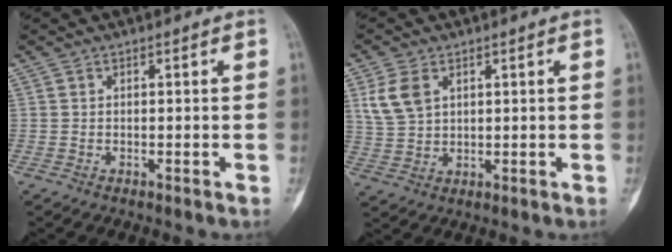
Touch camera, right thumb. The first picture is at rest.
{"total": 6.4, "force": [2.6, 4.2, 4.1], "torque": [-0.079, -0.004, 0.061]}